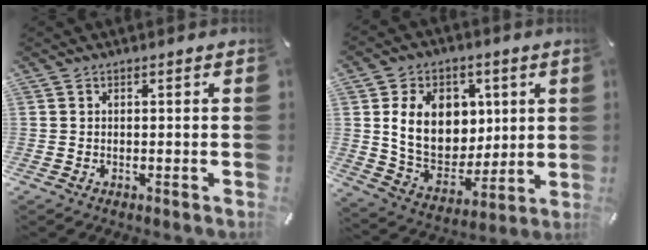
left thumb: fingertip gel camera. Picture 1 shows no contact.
{"total": 15.9, "force": [3.7, 12.7, 8.8], "torque": [-0.158, -0.008, 0.076]}